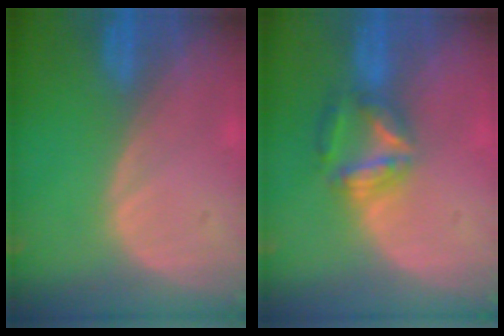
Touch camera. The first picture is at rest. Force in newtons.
{"total": 5.7, "press": 5.6, "slide": 1.4}